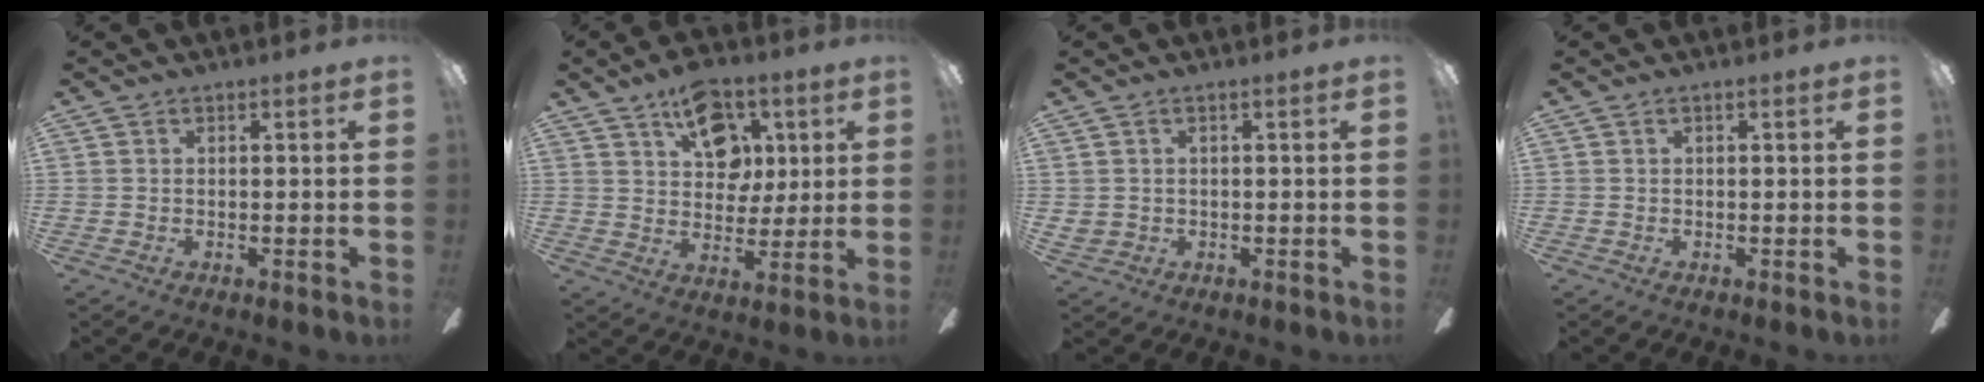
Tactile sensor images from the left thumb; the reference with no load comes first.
{"total": 13.5, "force": [7.1, 9.2, 7.0], "torque": [-0.079, -0.029, 0.126]}
{"total": 1.5, "force": [0.4, 1.4, 0.4], "torque": [-0.008, 0.002, 0.007]}
{"total": 0.0}